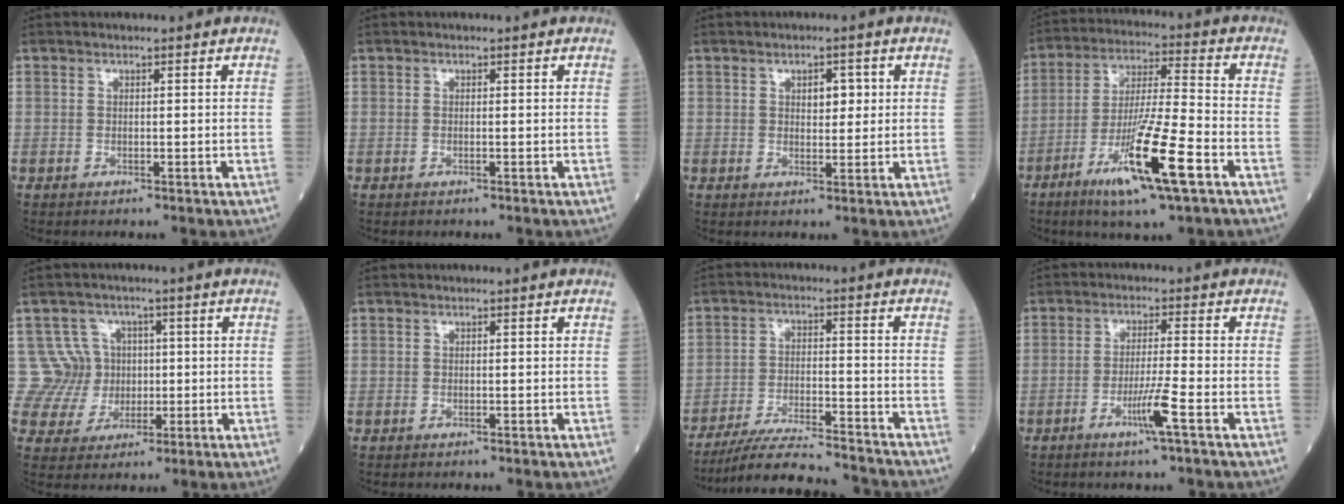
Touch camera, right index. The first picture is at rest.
{"total": 0.0}
{"total": 3.0, "force": [0.9, 1.5, 2.4], "torque": [-0.030, 0.003, 0.012]}
{"total": 14.3, "force": [-6.8, 0.4, 12.5], "torque": [-0.233, -0.024, -0.120]}
{"total": 7.3, "force": [1.3, 7.2, -0.6], "torque": [0.025, 0.025, 0.029]}
{"total": 0.0}
{"total": 14.6, "force": [-13.7, 0.4, 5.1], "torque": [-0.089, -0.013, -0.217]}
{"total": 4.9, "force": [-2.3, -0.8, 4.3], "torque": [-0.084, -0.011, -0.045]}